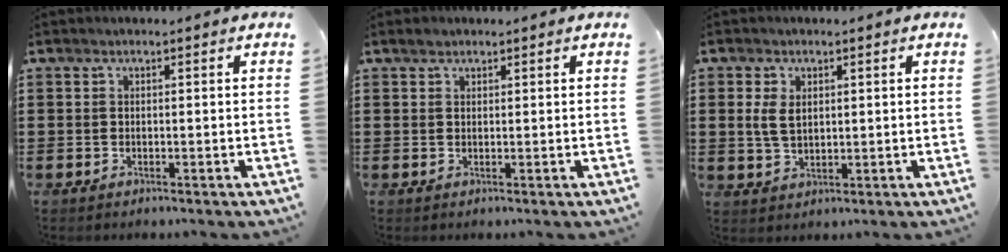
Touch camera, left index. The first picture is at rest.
{"total": 1.0, "force": [0.9, 0.5, 0.3], "torque": [-0.008, 0.004, 0.016]}
{"total": 3.6, "force": [0.9, 2.1, 2.8], "torque": [-0.068, 0.005, 0.013]}